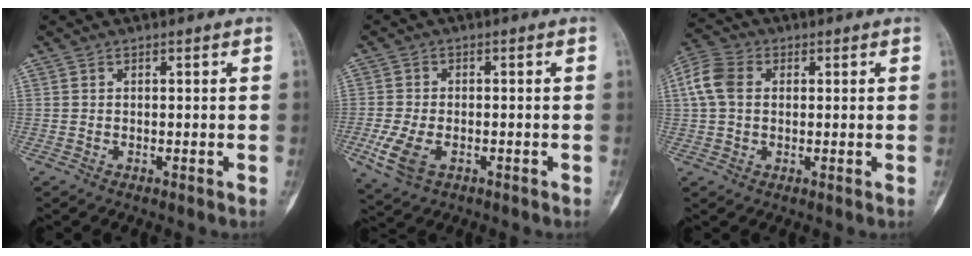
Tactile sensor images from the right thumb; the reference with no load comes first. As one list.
[{"total": 6.8, "force": [-2.4, 4.0, 5.0], "torque": [-0.114, 0.000, -0.038]}, {"total": 7.5, "force": [1.2, 5.5, 5.0], "torque": [-0.110, 0.020, 0.017]}]